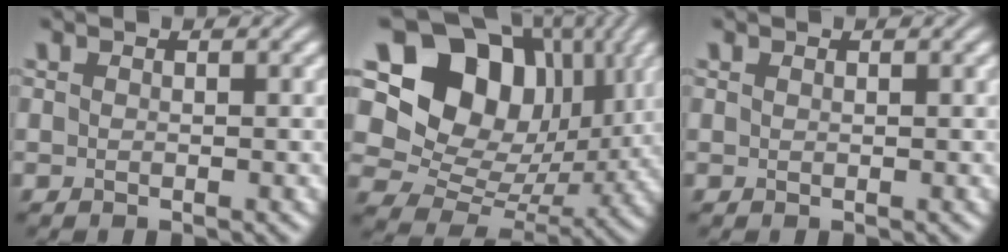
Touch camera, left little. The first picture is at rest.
{"total": 15.7, "force": [5.7, 11.8, 8.6], "torque": [-0.139, 0.038, 0.096]}
{"total": 0.0}